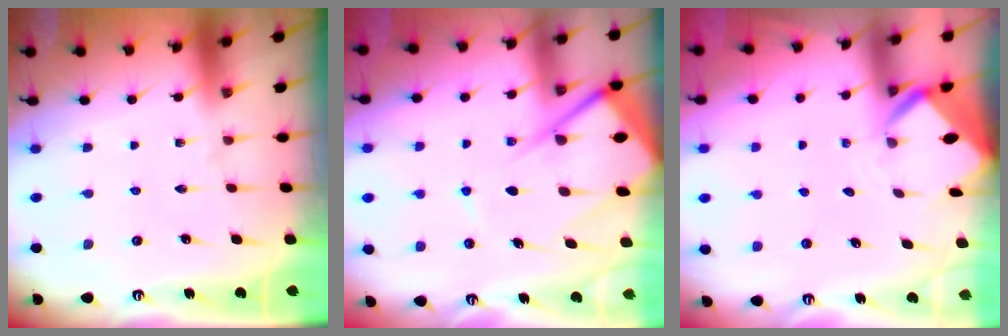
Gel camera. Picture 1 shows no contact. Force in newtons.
{"total": 14.2, "press": 14.1, "slide": 1.7}
{"total": 3.1, "press": 3.1, "slide": 0.2}